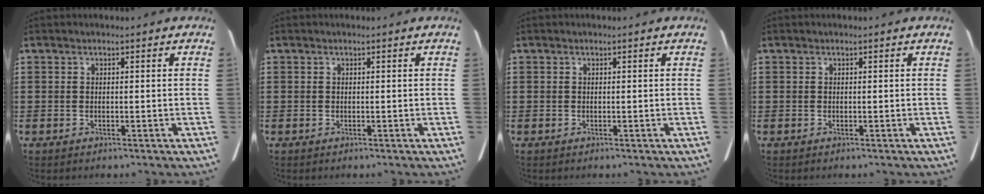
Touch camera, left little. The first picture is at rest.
{"total": 0.0}
{"total": 0.0}
{"total": 0.0}